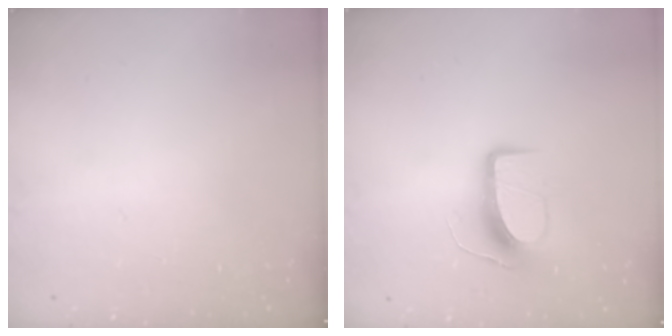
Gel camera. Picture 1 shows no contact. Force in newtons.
{"total": 10.2, "press": 10.2, "slide": 0.0}